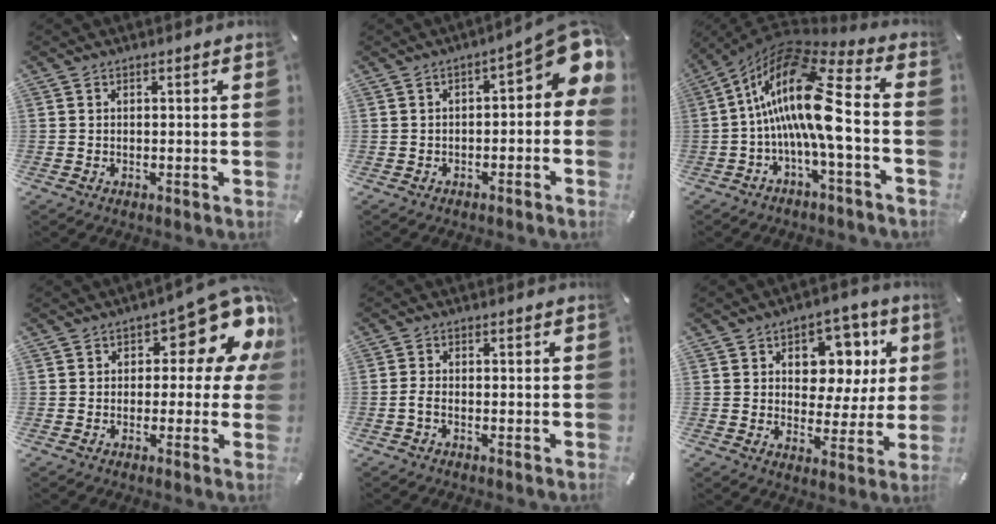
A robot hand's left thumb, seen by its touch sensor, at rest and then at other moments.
{"total": 8.7, "force": [2.8, 3.4, 7.5], "torque": [-0.092, -0.029, 0.044]}
{"total": 19.5, "force": [-2.5, 5.8, 18.5], "torque": [-0.373, 0.000, -0.053]}
{"total": 13.4, "force": [7.3, 6.1, 9.4], "torque": [-0.112, -0.061, 0.121]}
{"total": 1.9, "force": [-0.7, 0.9, 1.5], "torque": [-0.027, 0.005, -0.013]}
{"total": 10.7, "force": [3.7, 8.4, 5.4], "torque": [-0.071, -0.025, 0.065]}